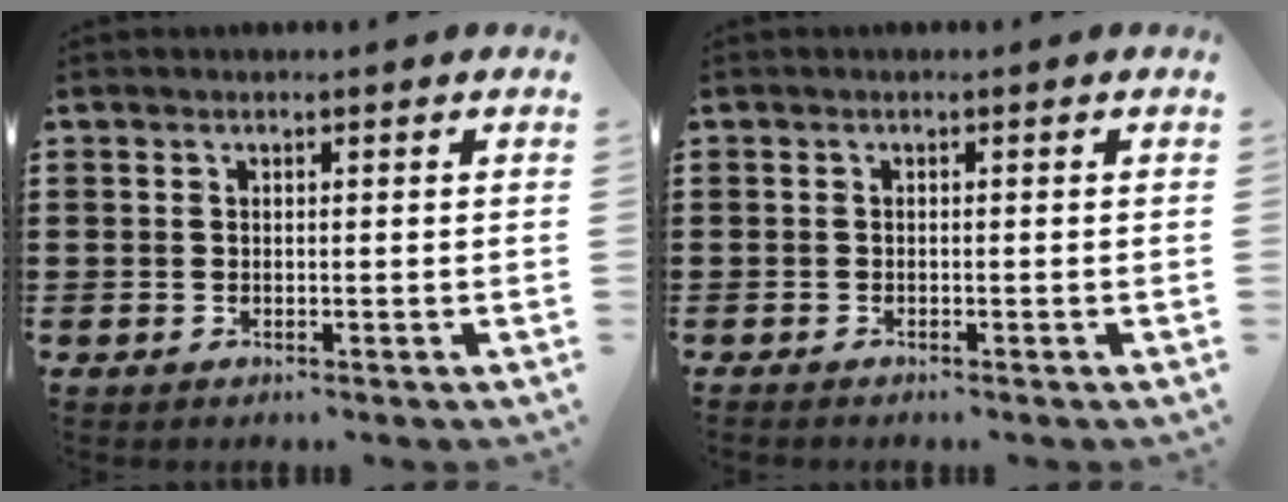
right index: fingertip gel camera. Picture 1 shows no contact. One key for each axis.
{"total": 0.6, "fx": -0.6, "fy": 0.0, "fz": 0.1, "tx": -0.002, "ty": -0.002, "tz": -0.012}